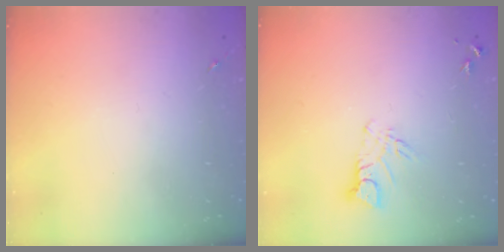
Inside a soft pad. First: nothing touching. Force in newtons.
{"total": 6.1, "press": 6.0, "slide": 0.6}